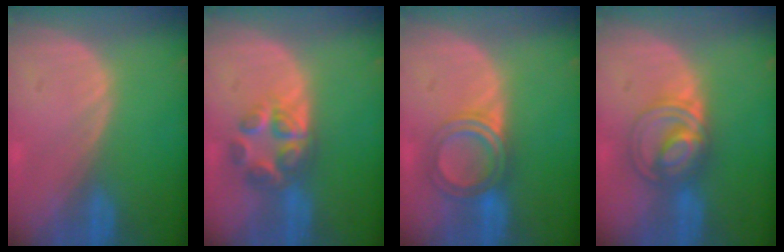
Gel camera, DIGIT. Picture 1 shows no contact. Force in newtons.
{"total": 6.7, "press": 5.7, "slide": 3.5}
{"total": 5.3, "press": 5.2, "slide": 0.4}
{"total": 6.2, "press": 6.2, "slide": 0.2}